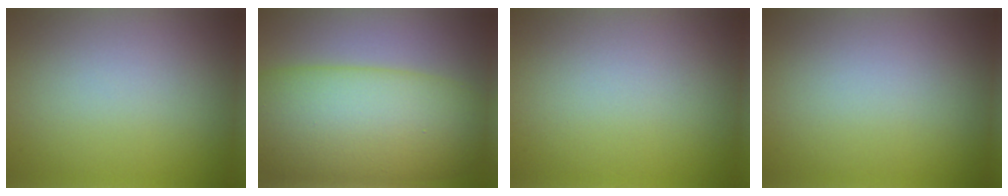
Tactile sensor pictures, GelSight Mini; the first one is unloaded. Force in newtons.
{"total": 14.1, "press": 14.1, "slide": 0.4}
{"total": 0.0}
{"total": 0.0}